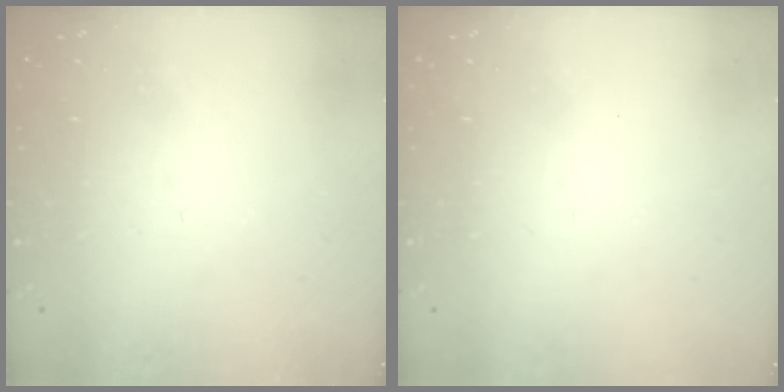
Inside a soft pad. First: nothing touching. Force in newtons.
{"total": 2.1, "press": 2.0, "slide": 0.4}